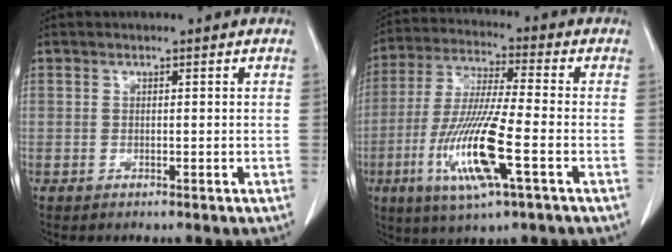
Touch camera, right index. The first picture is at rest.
{"total": 14.4, "force": [-4.7, 1.0, 13.6], "torque": [-0.280, -0.021, -0.089]}